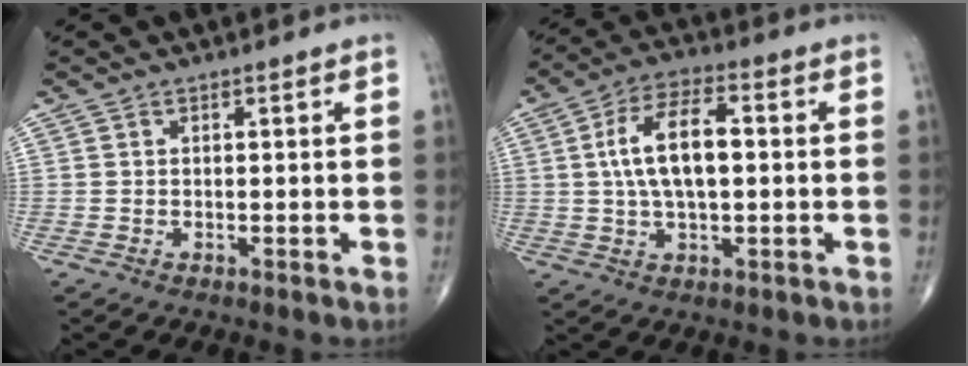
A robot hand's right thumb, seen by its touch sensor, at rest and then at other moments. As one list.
[{"total": 11.5, "force": [0.9, 5.3, 10.2], "torque": [-0.188, 0.017, 0.012]}]